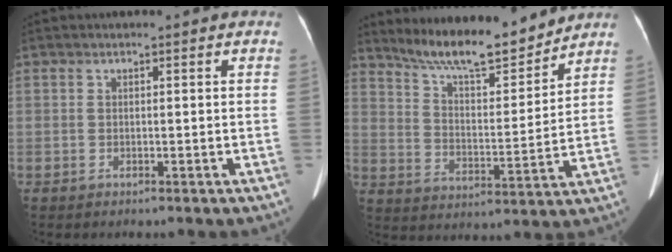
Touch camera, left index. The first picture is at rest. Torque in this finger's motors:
{"motor_torque": [0.71, -0.84, 0.06, 0.08]}